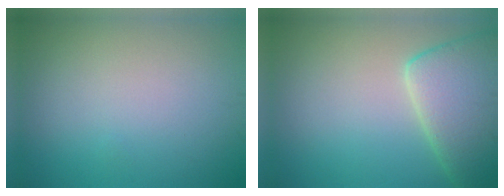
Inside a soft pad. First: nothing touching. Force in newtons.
{"total": 7.1, "press": 7.0, "slide": 0.6}